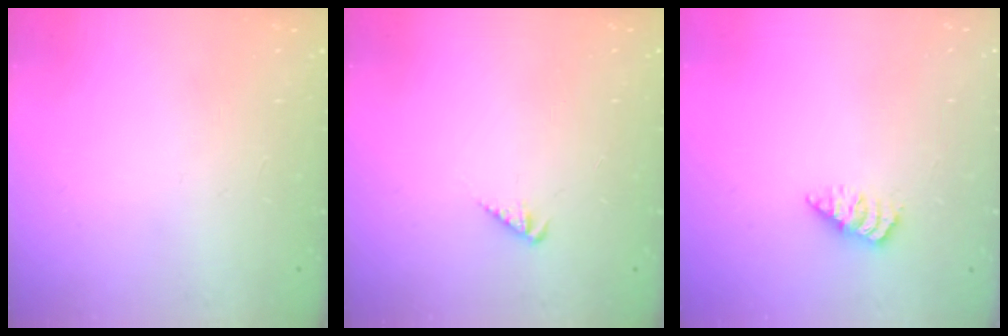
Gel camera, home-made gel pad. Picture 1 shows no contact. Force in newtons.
{"total": 2.1, "press": 2.0, "slide": 0.5}
{"total": 1.7, "press": 1.7, "slide": 0.2}